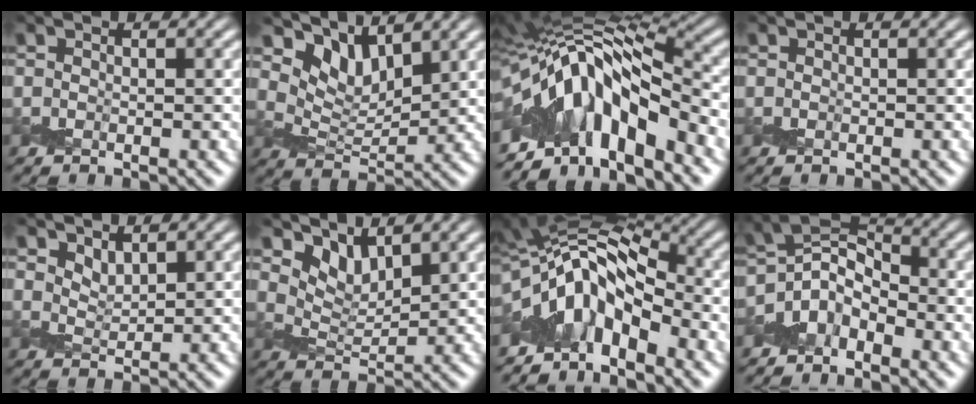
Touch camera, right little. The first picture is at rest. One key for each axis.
{"total": 6.6, "fx": 5.4, "fy": 2.2, "fz": 3.1, "tx": -0.062, "ty": -0.005, "tz": 0.088}
{"total": 10.6, "fx": -3.9, "fy": 3.5, "fz": 9.2, "tx": -0.141, "ty": 0.019, "tz": -0.077}
{"total": 0.0}
{"total": 1.6, "fx": 1.4, "fy": 0.5, "fz": 0.6, "tx": -0.014, "ty": -0.008, "tz": 0.028}
{"total": 4.9, "fx": 4.5, "fy": 1.2, "fz": 1.5, "tx": -0.040, "ty": -0.007, "tz": 0.073}
{"total": 6.8, "fx": -3.2, "fy": 3.5, "fz": 4.9, "tx": -0.066, "ty": 0.016, "tz": -0.075}
{"total": 3.6, "fx": -2.4, "fy": 2.1, "fz": 1.8, "tx": -0.025, "ty": 0.005, "tz": -0.057}